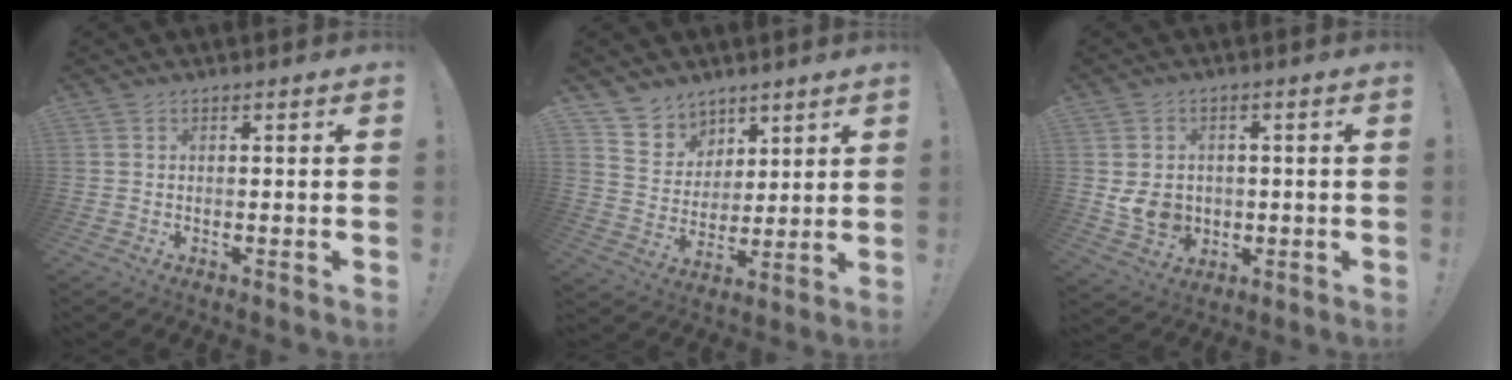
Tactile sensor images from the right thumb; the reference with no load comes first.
{"total": 8.0, "force": [5.6, 5.7, 0.2], "torque": [-0.015, -0.055, 0.115]}
{"total": 8.4, "force": [-0.3, 7.4, 4.0], "torque": [-0.081, 0.005, 0.000]}